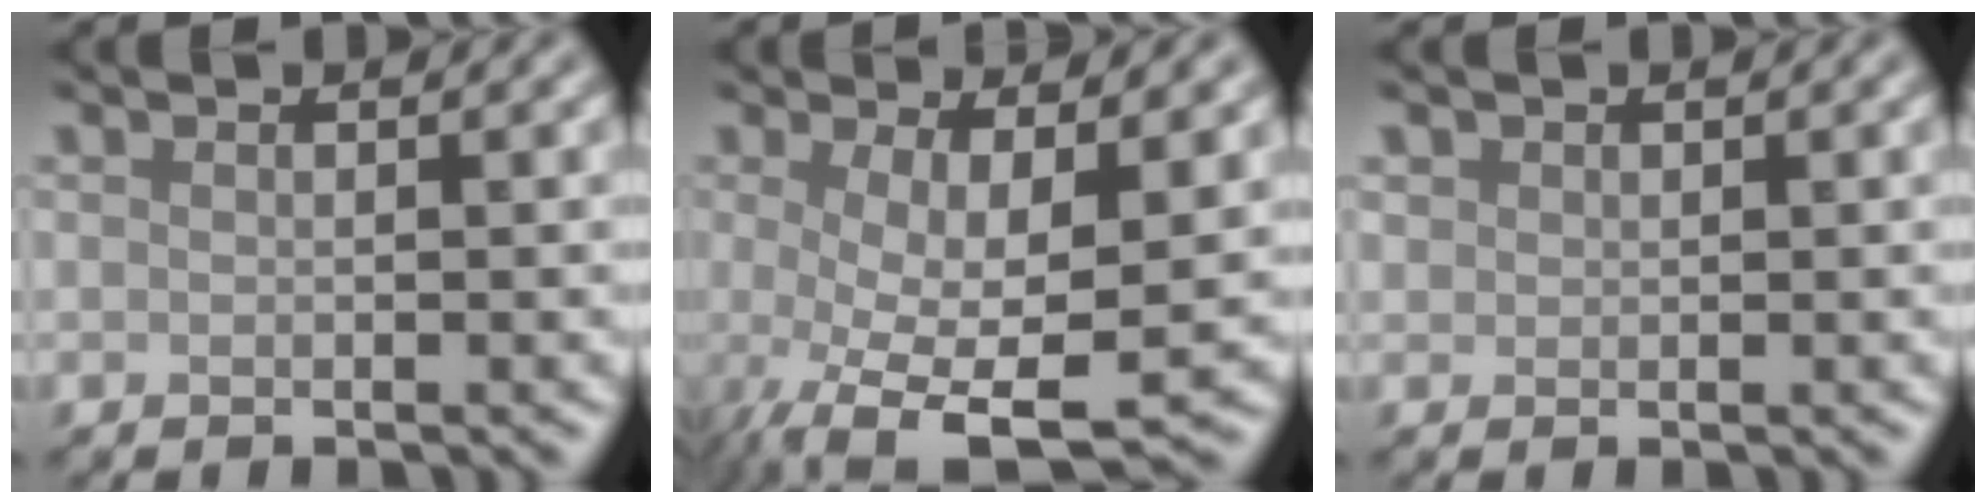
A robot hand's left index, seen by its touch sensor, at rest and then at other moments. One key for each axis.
{"total": 7.9, "fx": -0.9, "fy": 2.3, "fz": 7.5, "tx": -0.128, "ty": -0.012, "tz": -0.012}
{"total": 0.9, "fx": 0.5, "fy": 0.8, "fz": 0.1, "tx": 0.003, "ty": -0.001, "tz": 0.010}